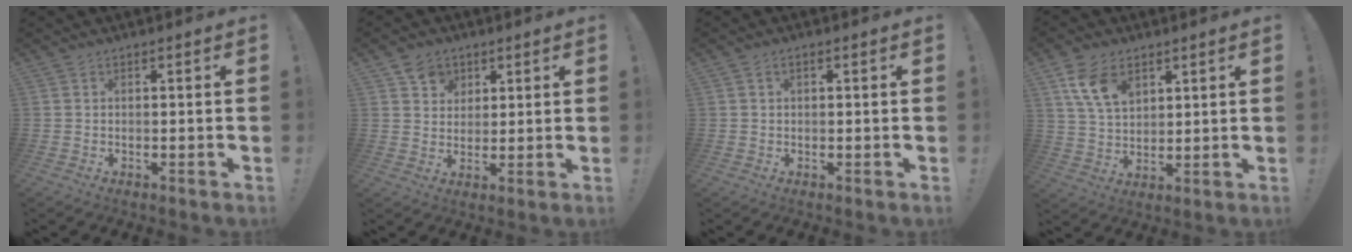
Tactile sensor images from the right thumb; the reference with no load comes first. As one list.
[{"total": 6.4, "force": [3.3, 5.3, 1.1], "torque": [-0.007, -0.021, 0.063]}, {"total": 1.0, "force": [0.1, 0.7, 0.6], "torque": [-0.013, 0.004, 0.002]}, {"total": 10.9, "force": [5.9, 6.7, 6.3], "torque": [-0.111, -0.016, 0.116]}]